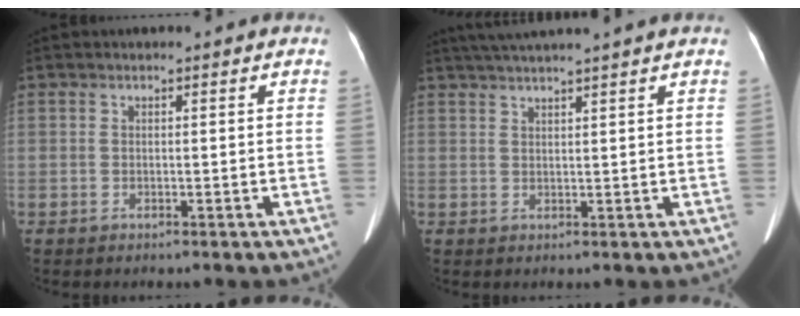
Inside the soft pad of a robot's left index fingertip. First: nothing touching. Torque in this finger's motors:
{"motor_torque": [0.45, -0.76, 0.05, 0.11]}